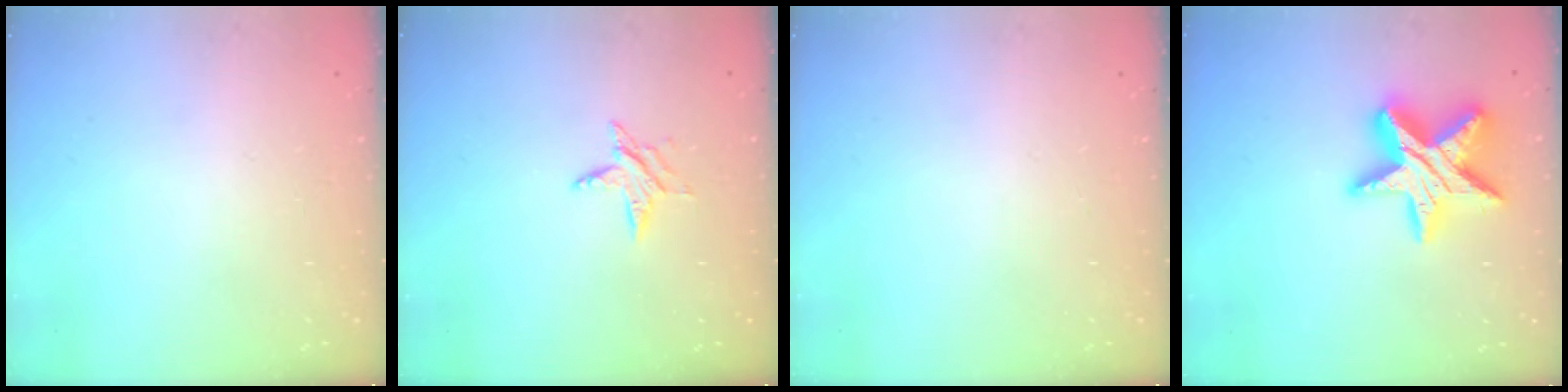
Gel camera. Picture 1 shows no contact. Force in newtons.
{"total": 4.6, "press": 4.6, "slide": 0.6}
{"total": 0.0}
{"total": 17.2, "press": 17.2, "slide": 1.5}